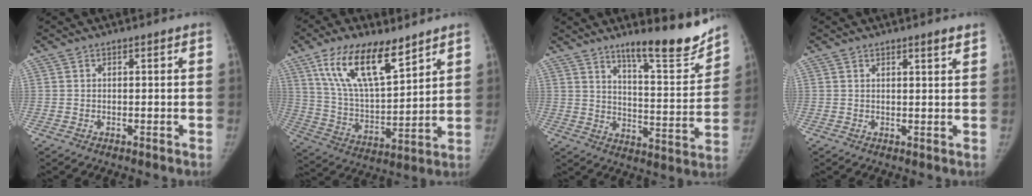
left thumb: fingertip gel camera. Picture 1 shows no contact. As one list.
[{"total": 16.9, "force": [10.4, 6.6, 11.6], "torque": [-0.182, -0.046, 0.202]}, {"total": 15.2, "force": [12.2, 2.5, 8.7], "torque": [-0.095, -0.094, 0.188]}, {"total": 1.9, "force": [1.5, 0.0, 1.3], "torque": [-0.017, -0.011, 0.023]}]